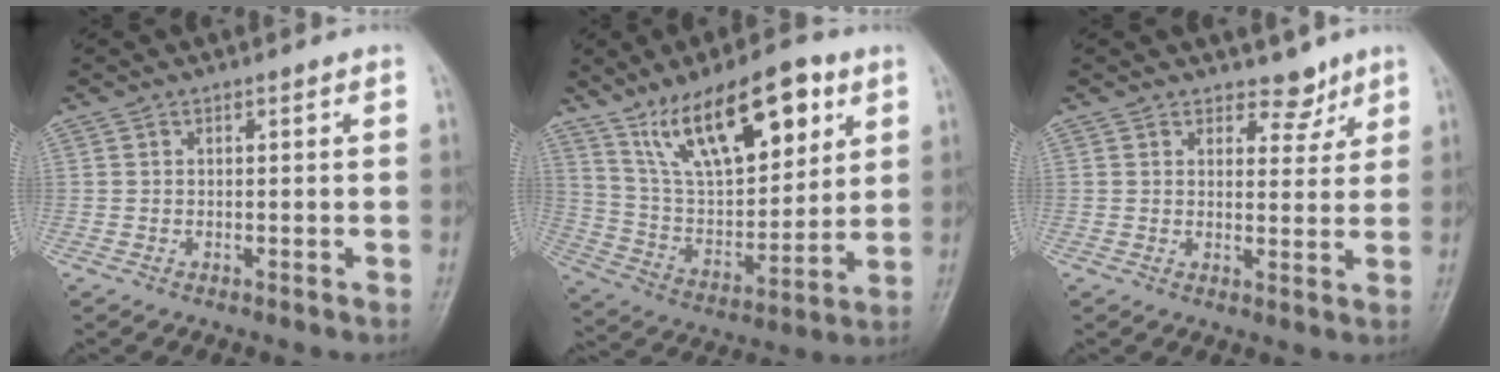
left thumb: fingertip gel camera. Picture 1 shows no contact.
{"total": 21.3, "force": [11.6, 9.1, 15.5], "torque": [-0.212, -0.039, 0.213]}
{"total": 4.2, "force": [3.3, 2.4, 1.1], "torque": [0.016, -0.022, 0.047]}